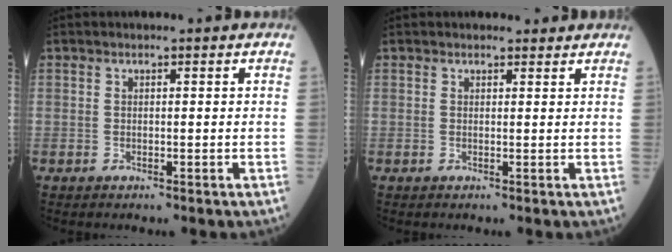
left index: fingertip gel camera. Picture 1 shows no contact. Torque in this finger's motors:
{"motor_torque": [0.08, -0.07, 0.11, 0.02]}